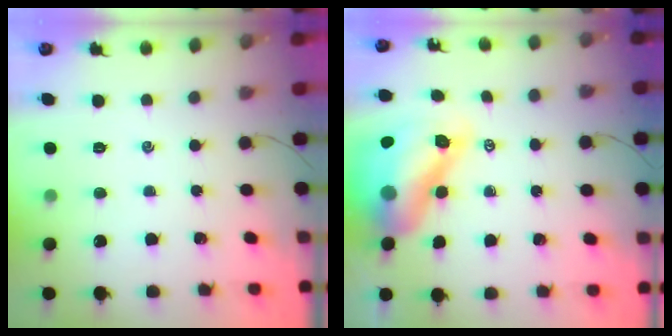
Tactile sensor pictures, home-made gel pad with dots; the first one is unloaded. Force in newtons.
{"total": 13.9, "press": 13.3, "slide": 4.1}